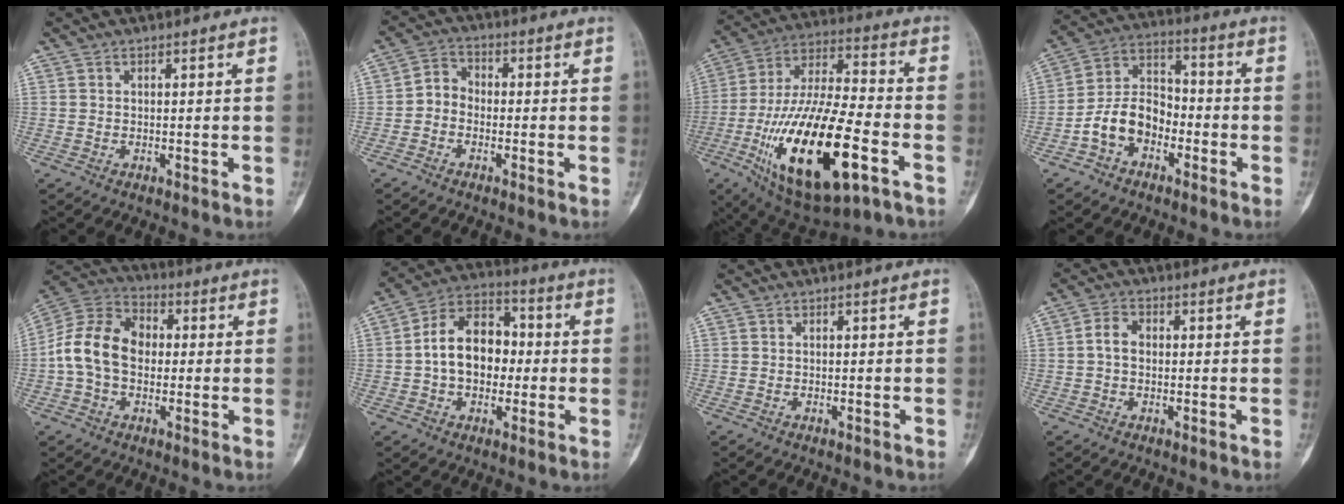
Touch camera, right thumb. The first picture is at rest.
{"total": 4.2, "force": [-1.3, 3.4, 2.1], "torque": [-0.015, 0.017, -0.040]}
{"total": 27.5, "force": [-9.8, 10.2, 23.6], "torque": [-0.483, 0.023, -0.157]}
{"total": 10.7, "force": [-4.2, 7.5, 6.3], "torque": [-0.099, 0.050, -0.086]}
{"total": 13.4, "force": [-0.5, 9.7, 9.2], "torque": [-0.162, 0.039, -0.019]}
{"total": 13.5, "force": [-0.4, 9.6, 9.5], "torque": [-0.124, 0.035, -0.016]}
{"total": 0.0}
{"total": 3.6, "force": [-0.1, 2.6, 2.5], "torque": [-0.040, 0.013, -0.008]}